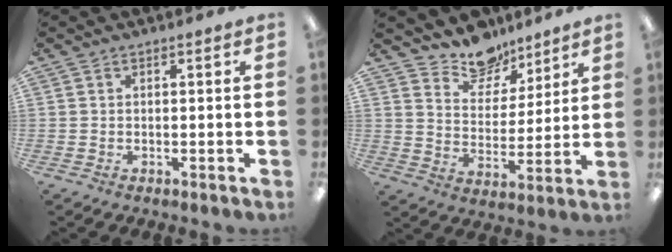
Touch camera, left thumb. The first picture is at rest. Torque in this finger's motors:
{"motor_torque": [-0.12, -0.31, -0.47, -0.44, 0.03]}